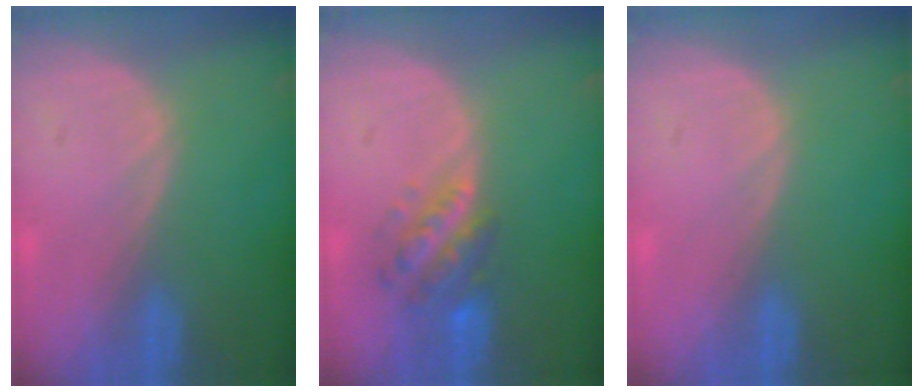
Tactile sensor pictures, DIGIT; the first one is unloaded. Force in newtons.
{"total": 5.8, "press": 5.6, "slide": 1.4}
{"total": 0.0}